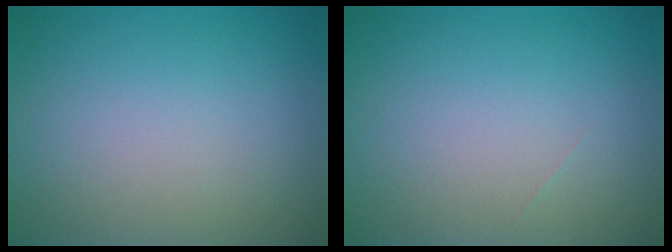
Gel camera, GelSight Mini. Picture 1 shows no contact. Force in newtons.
{"total": 0.0}